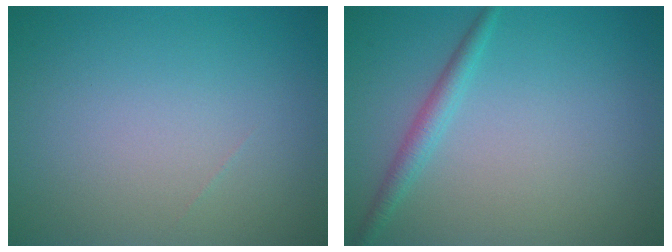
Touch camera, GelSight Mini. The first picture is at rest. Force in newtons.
{"total": 1.8, "press": 1.8, "slide": 0.0}